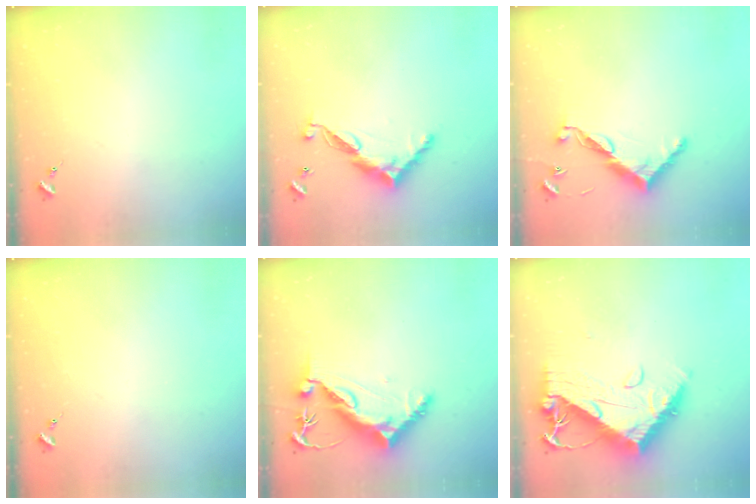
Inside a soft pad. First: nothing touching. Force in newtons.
{"total": 11.7, "press": 11.7, "slide": 0.3}
{"total": 10.9, "press": 10.9, "slide": 0.4}
{"total": 0.0}
{"total": 9.9, "press": 9.8, "slide": 1.1}
{"total": 15.6, "press": 15.5, "slide": 1.5}